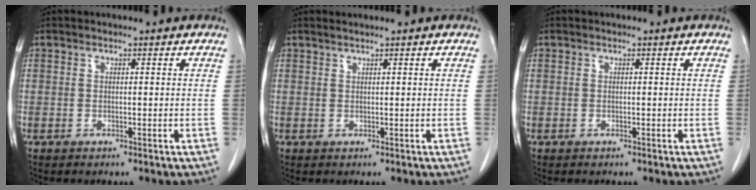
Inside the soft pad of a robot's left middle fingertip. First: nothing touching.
{"total": 0.8, "force": [0.6, -0.3, 0.3], "torque": [-0.010, 0.001, 0.017]}
{"total": 0.0}